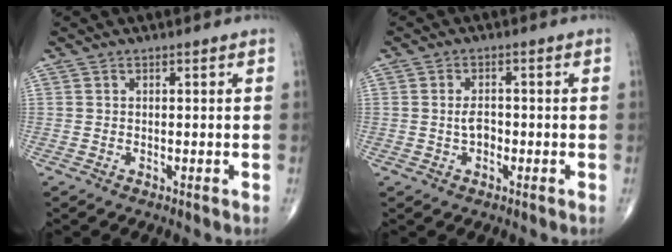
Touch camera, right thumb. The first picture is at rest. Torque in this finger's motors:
{"motor_torque": [0.17, -0.14, -0.37, -0.37, 0.02]}